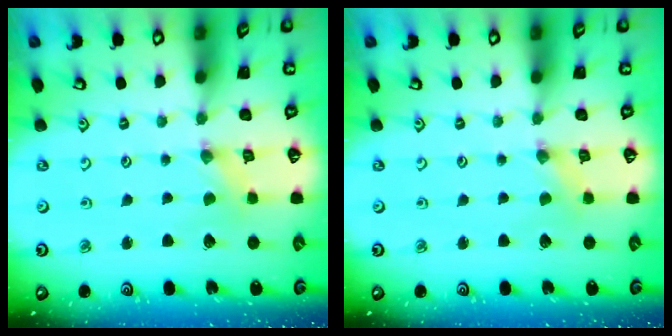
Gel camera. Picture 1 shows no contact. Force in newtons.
{"total": 0.0}